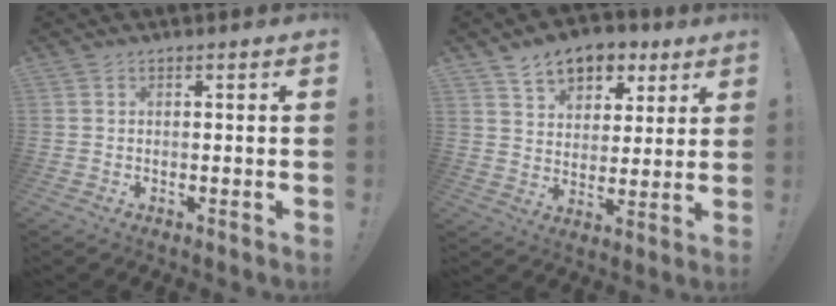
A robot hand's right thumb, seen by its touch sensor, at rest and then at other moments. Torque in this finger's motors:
{"motor_torque": [-0.02, 0.23, 0.15, 0.07, 0.01]}